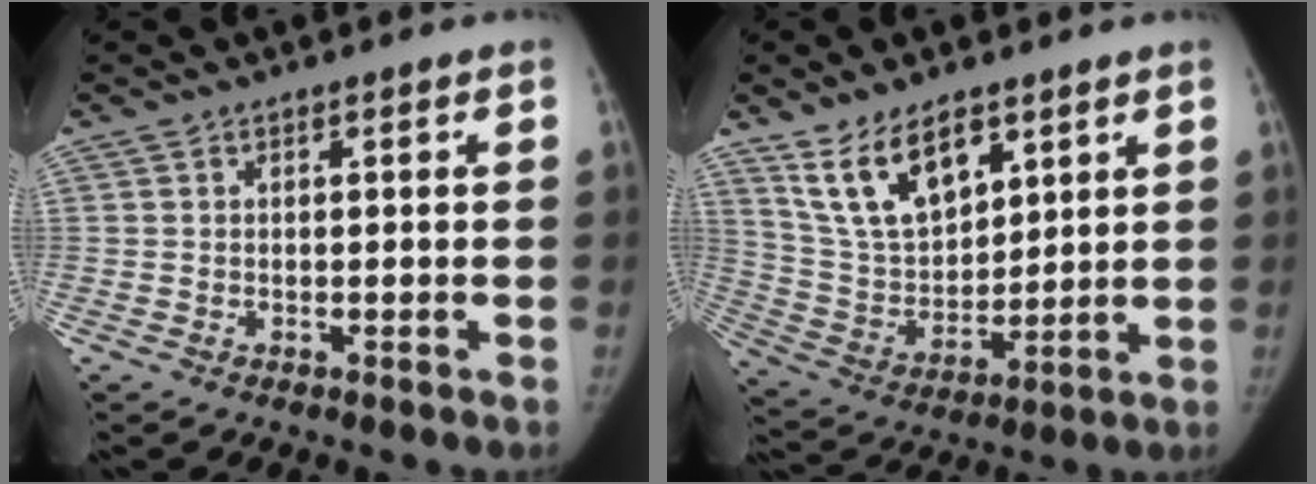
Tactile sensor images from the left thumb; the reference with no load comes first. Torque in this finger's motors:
{"motor_torque": [0.16, 0.13, 0.74, -0.93, 0.08]}